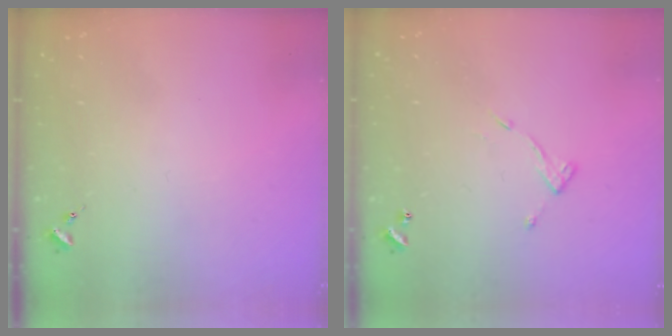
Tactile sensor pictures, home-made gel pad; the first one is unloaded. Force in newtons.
{"total": 7.2, "press": 7.2, "slide": 0.5}